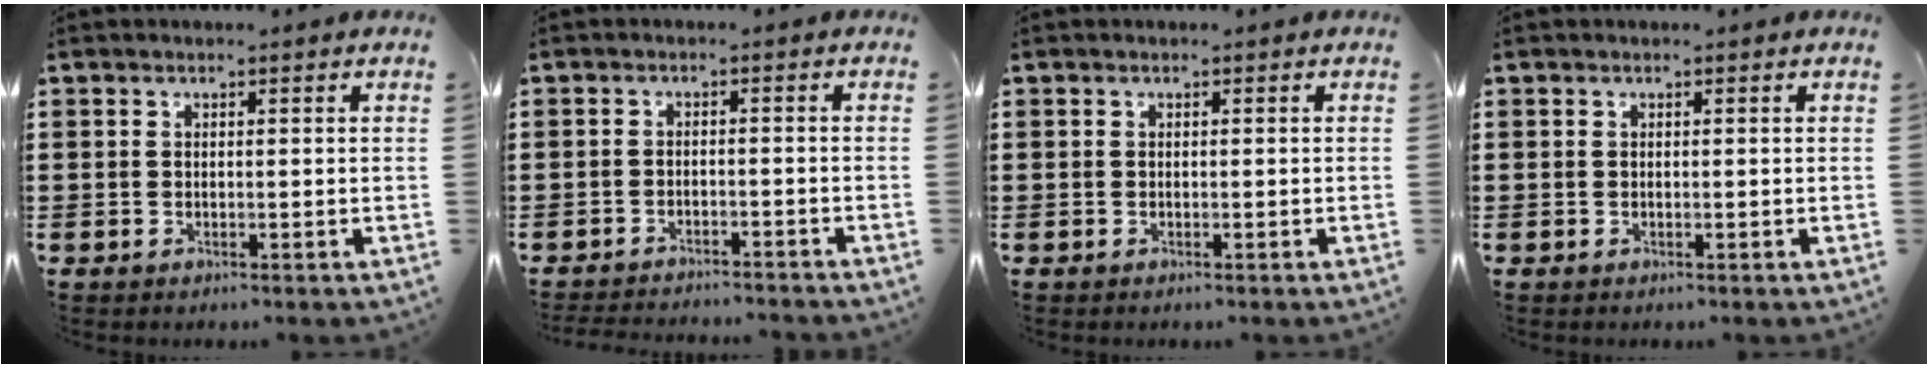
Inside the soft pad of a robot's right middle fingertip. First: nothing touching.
{"total": 2.5, "force": [-2.5, 0.0, 0.1], "torque": [-0.005, -0.001, -0.052]}
{"total": 0.0}
{"total": 0.0}